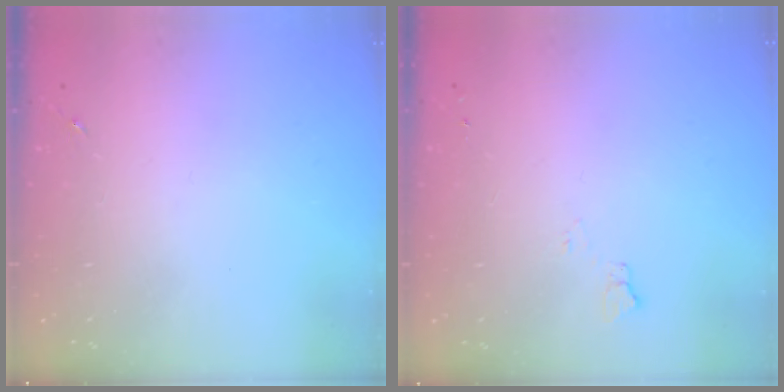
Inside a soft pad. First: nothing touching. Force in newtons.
{"total": 4.6, "press": 4.5, "slide": 0.6}